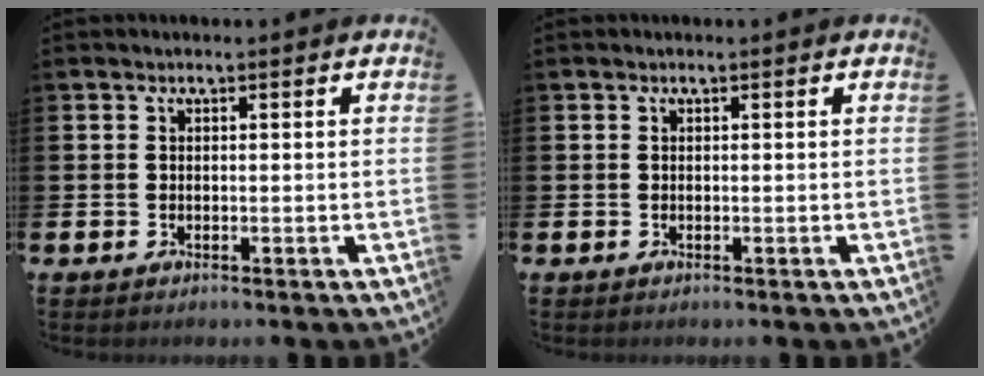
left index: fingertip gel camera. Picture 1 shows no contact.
{"total": 0.0}